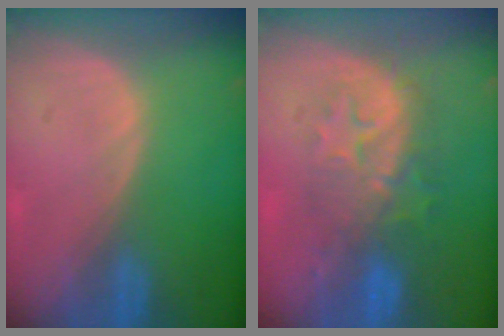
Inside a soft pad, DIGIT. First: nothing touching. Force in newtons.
{"total": 8.6, "press": 8.3, "slide": 2.1}